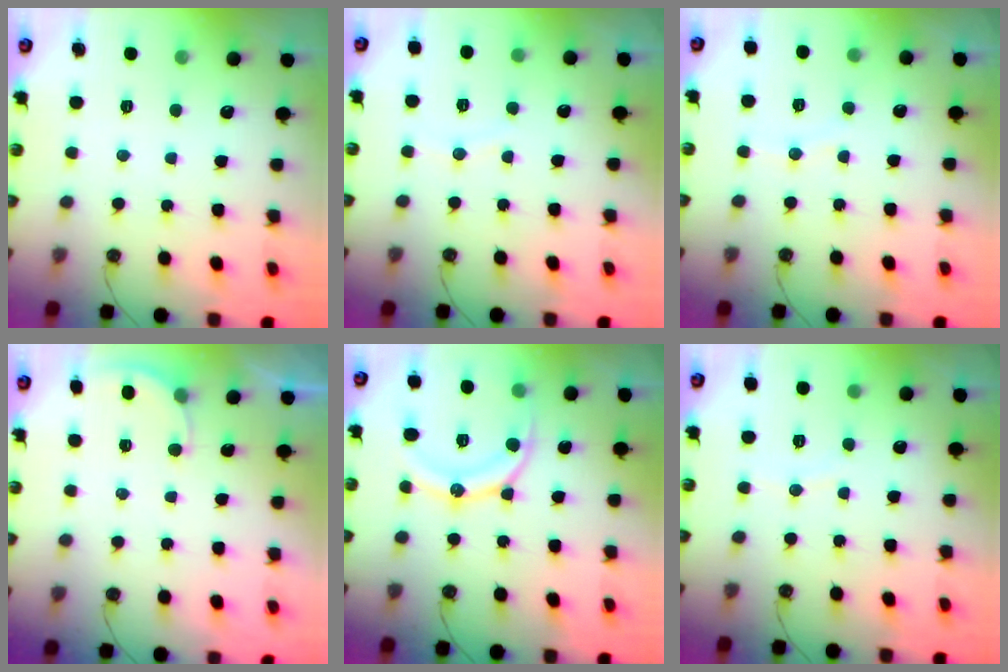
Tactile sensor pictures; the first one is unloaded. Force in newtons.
{"total": 3.5, "press": 3.4, "slide": 0.8}
{"total": 4.4, "press": 4.2, "slide": 1.2}
{"total": 2.4, "press": 2.4, "slide": 0.2}
{"total": 13.4, "press": 13.4, "slide": 0.8}
{"total": 3.1, "press": 3.1, "slide": 0.3}